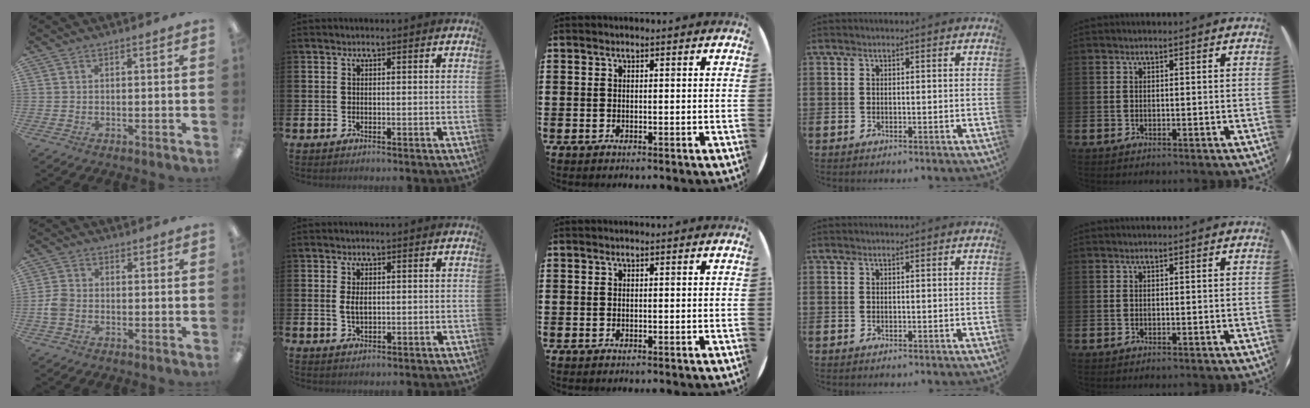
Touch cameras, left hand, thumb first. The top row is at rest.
{"thumb": {"total": 4.2, "force": [-1.0, 3.1, 2.6], "torque": [-0.057, 0.006, -0.019]}, "index": {"total": 2.0, "force": [0.5, 1.1, 1.7], "torque": [-0.021, 0.000, 0.005]}}